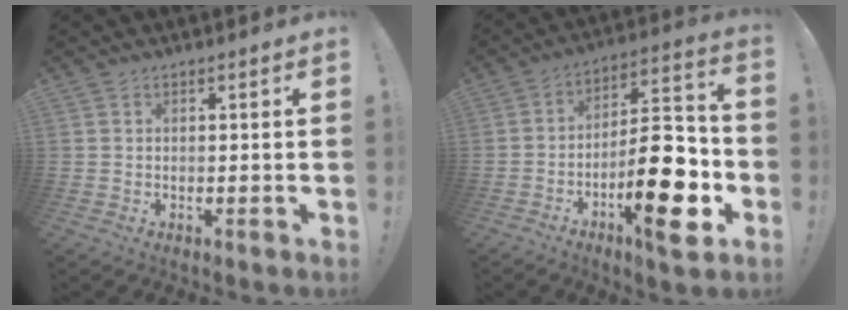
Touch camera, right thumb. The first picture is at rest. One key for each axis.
{"total": 19.8, "fx": -7.4, "fy": 6.4, "fz": 17.2, "tx": -0.263, "ty": 0.042, "tz": -0.112}